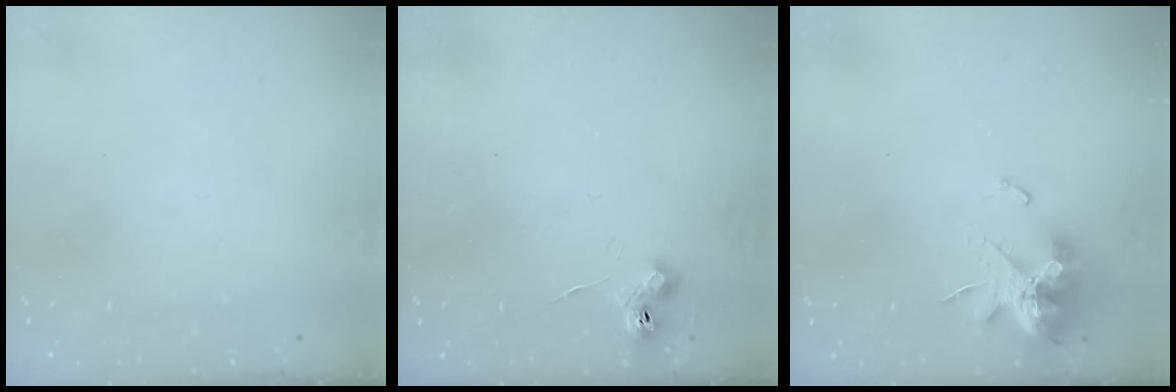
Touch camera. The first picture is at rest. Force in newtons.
{"total": 6.3, "press": 6.3, "slide": 0.7}
{"total": 13.4, "press": 13.3, "slide": 1.1}